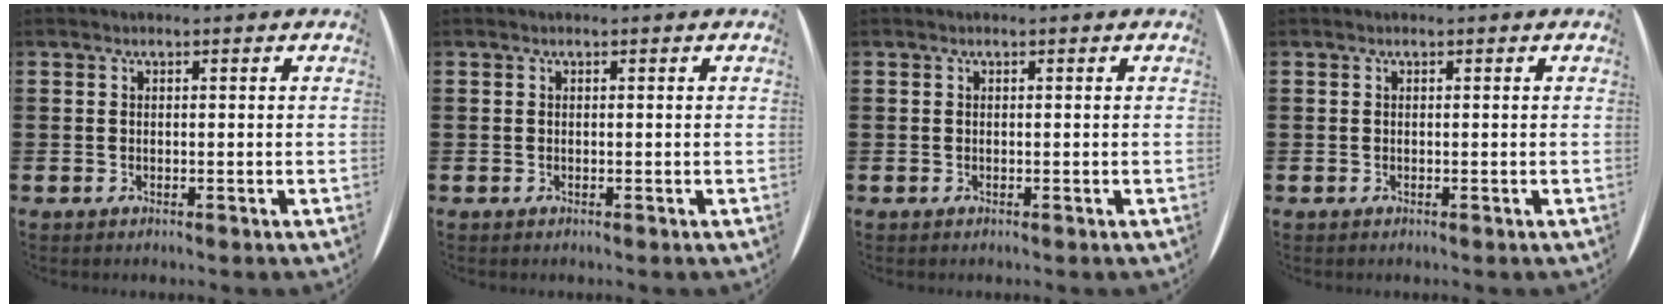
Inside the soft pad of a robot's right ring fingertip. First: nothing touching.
{"total": 0.0}
{"total": 0.0}
{"total": 0.0}